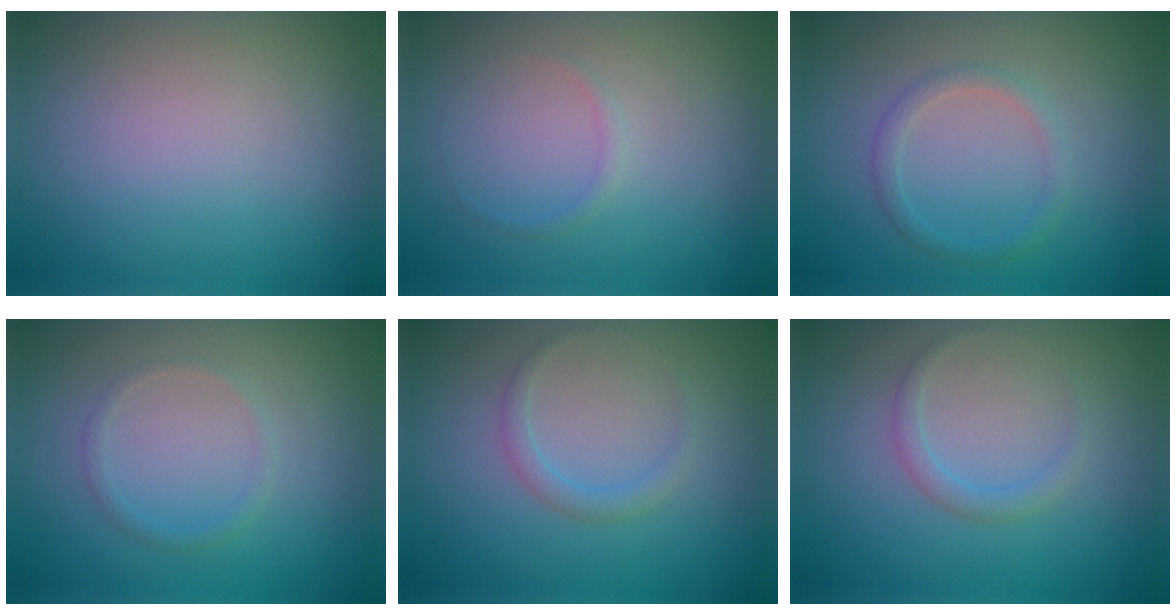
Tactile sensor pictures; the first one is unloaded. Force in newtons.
{"total": 0.6, "press": 0.6, "slide": 0.1}
{"total": 1.5, "press": 1.5, "slide": 0.1}
{"total": 0.9, "press": 0.9, "slide": 0.1}
{"total": 1.3, "press": 1.3, "slide": 0.0}
{"total": 1.3, "press": 1.3, "slide": 0.0}